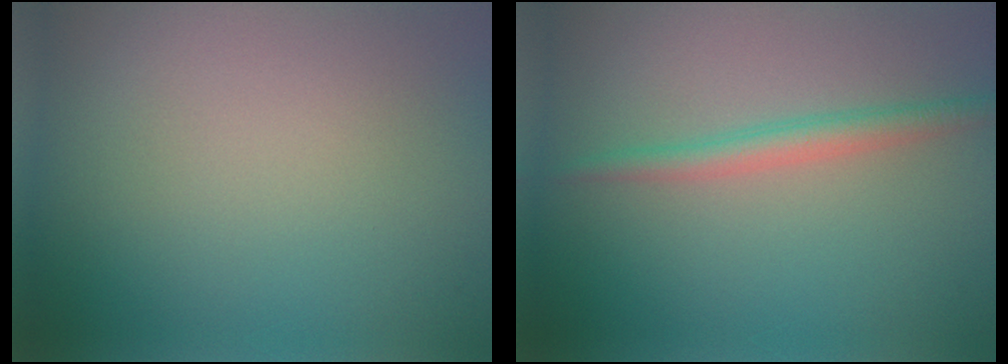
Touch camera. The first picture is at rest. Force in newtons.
{"total": 2.1, "press": 2.1, "slide": 0.0}